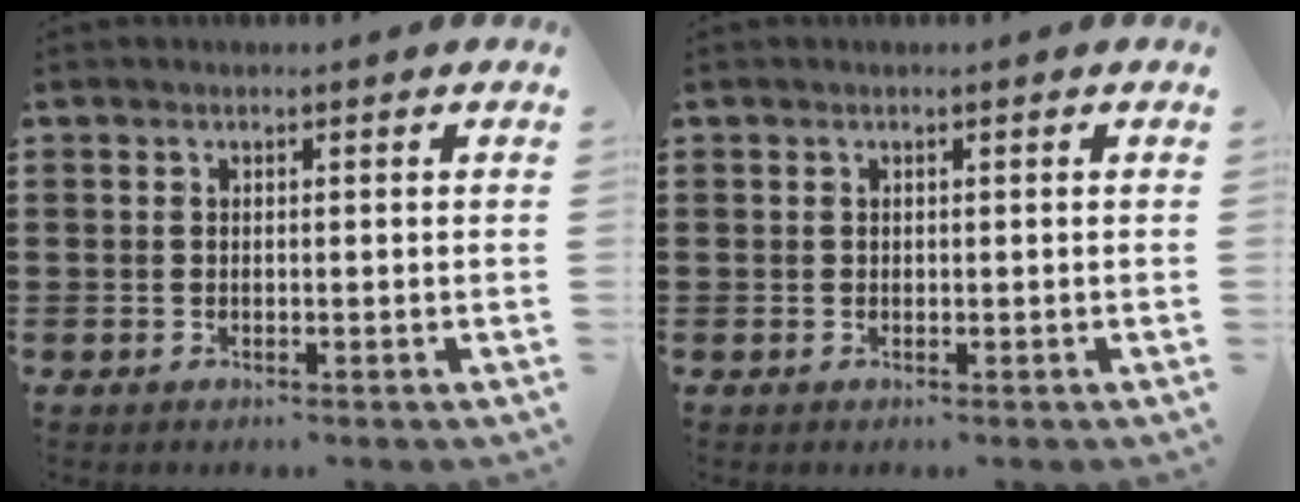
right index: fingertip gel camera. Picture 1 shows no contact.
{"total": 0.0}